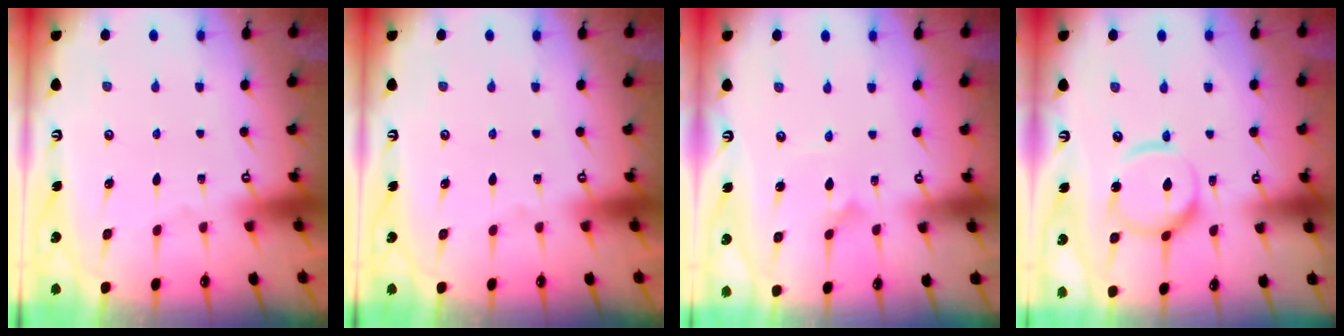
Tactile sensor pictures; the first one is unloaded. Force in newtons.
{"total": 0.0}
{"total": 3.5, "press": 3.5, "slide": 0.3}
{"total": 13.6, "press": 13.5, "slide": 1.7}